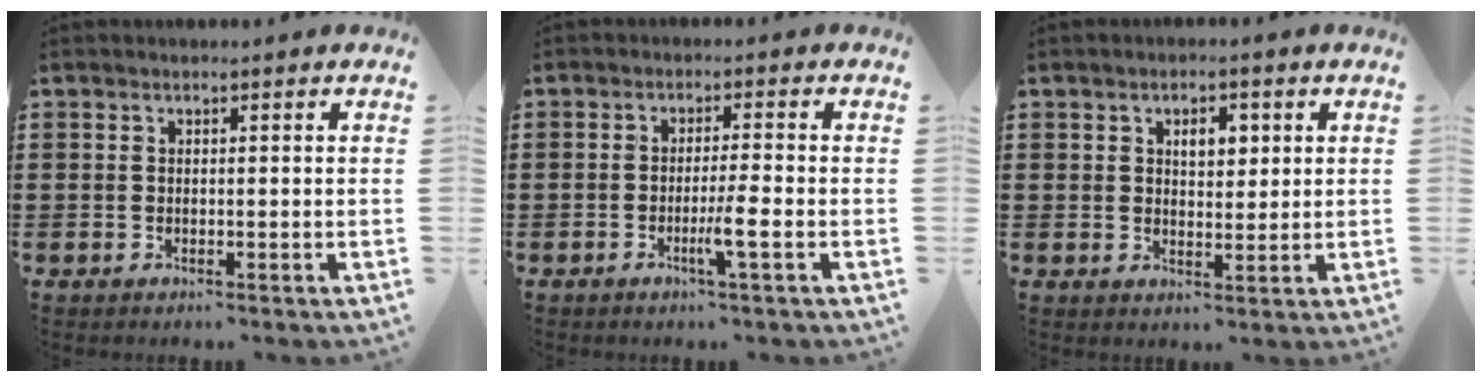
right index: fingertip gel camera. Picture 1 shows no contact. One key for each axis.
{"total": 4.0, "fx": -1.5, "fy": -0.2, "fz": 3.7, "tx": -0.069, "ty": -0.013, "tz": -0.030}
{"total": 3.6, "fx": 1.3, "fy": 2.2, "fz": 2.6, "tx": -0.041, "ty": 0.006, "tz": 0.018}